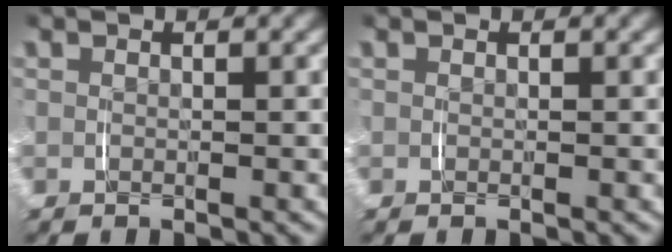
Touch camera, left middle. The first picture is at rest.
{"total": 0.0}